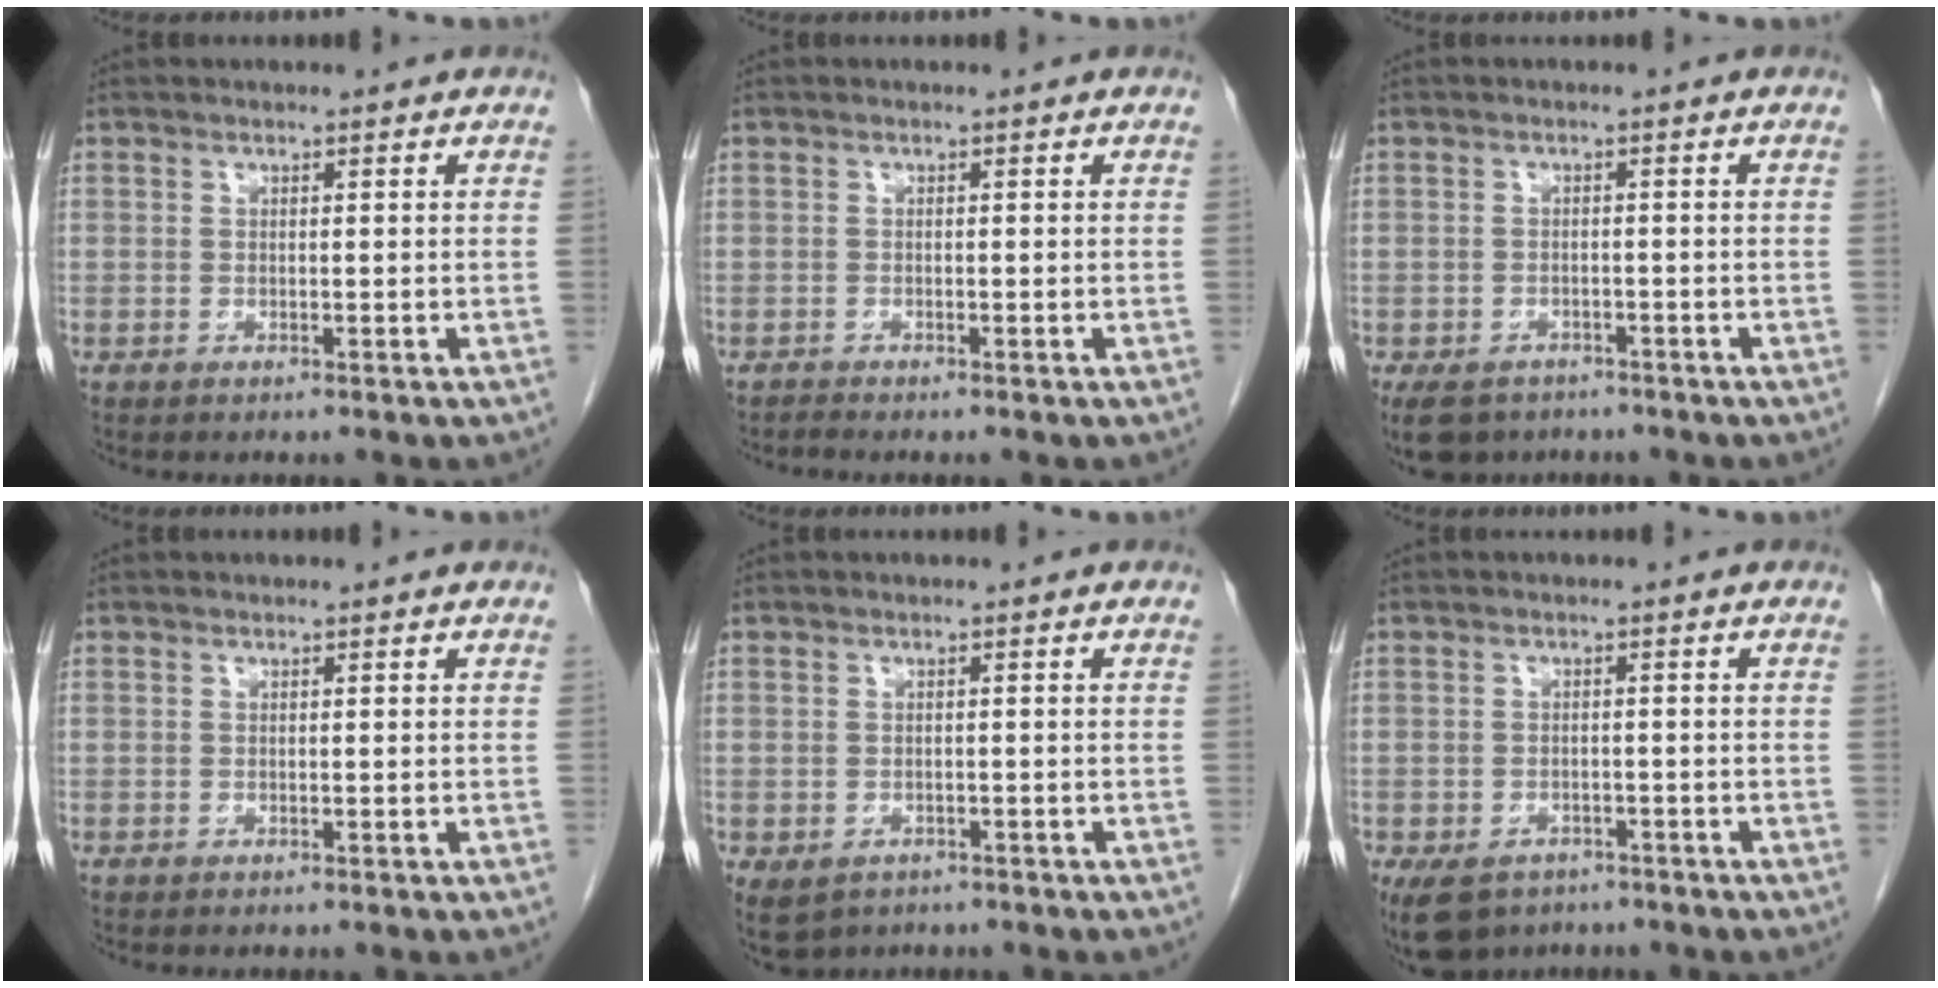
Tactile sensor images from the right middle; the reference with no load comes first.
{"total": 0.5, "force": [-0.5, -0.2, -0.1], "torque": [-0.003, -0.005, -0.009]}
{"total": 6.5, "force": [-5.0, 3.8, 2.0], "torque": [-0.036, -0.004, -0.076]}
{"total": 0.0}
{"total": 5.5, "force": [-3.3, 3.9, 2.0], "torque": [-0.040, -0.003, -0.043]}
{"total": 7.4, "force": [-5.2, 4.7, 2.4], "torque": [-0.047, -0.001, -0.075]}